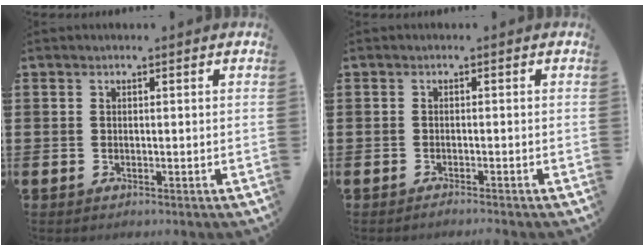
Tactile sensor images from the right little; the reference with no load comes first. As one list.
[{"total": 0.7, "force": [-0.6, -0.1, 0.3], "torque": [-0.005, -0.003, -0.013]}]